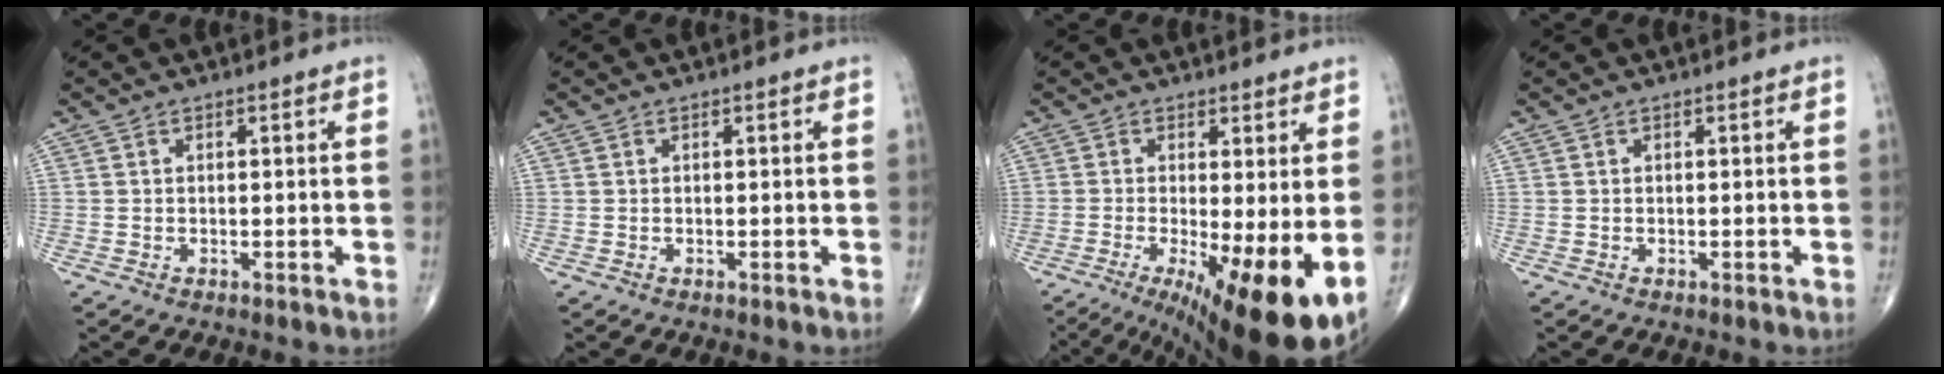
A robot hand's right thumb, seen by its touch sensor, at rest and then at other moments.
{"total": 0.0}
{"total": 12.8, "force": [-3.1, 2.8, 12.1], "torque": [-0.174, -0.018, -0.037]}
{"total": 0.0}